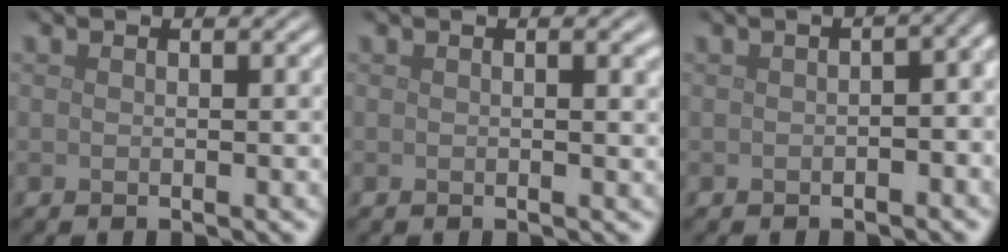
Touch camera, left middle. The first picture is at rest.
{"total": 1.4, "force": [0.3, 0.3, 1.3], "torque": [-0.015, 0.002, 0.003]}
{"total": 4.2, "force": [-0.4, 2.1, 3.6], "torque": [-0.023, 0.004, 0.001]}